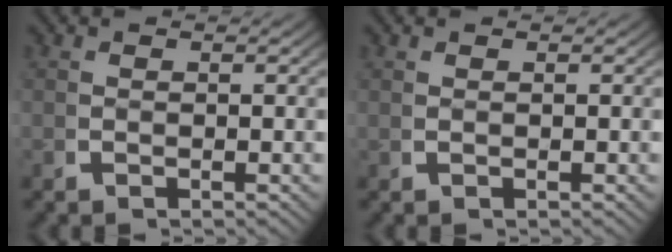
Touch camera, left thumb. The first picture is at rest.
{"total": 0.0}